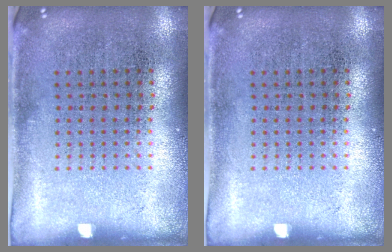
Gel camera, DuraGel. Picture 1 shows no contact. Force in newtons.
{"total": 0.0}